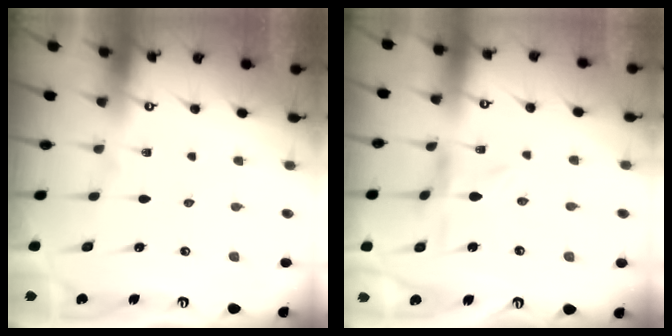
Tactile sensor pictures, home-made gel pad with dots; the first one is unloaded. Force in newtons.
{"total": 1.5, "press": 1.5, "slide": 0.3}